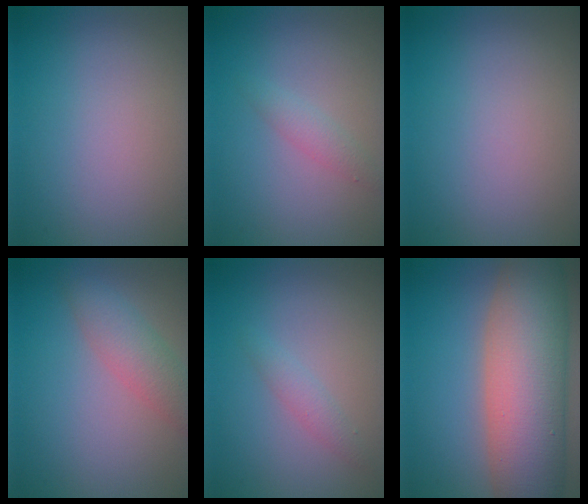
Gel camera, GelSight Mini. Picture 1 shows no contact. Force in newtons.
{"total": 1.5, "press": 1.5, "slide": 0.0}
{"total": 0.0}
{"total": 3.2, "press": 3.2, "slide": 0.2}
{"total": 1.4, "press": 1.4, "slide": 0.1}
{"total": 13.1, "press": 13.1, "slide": 0.7}